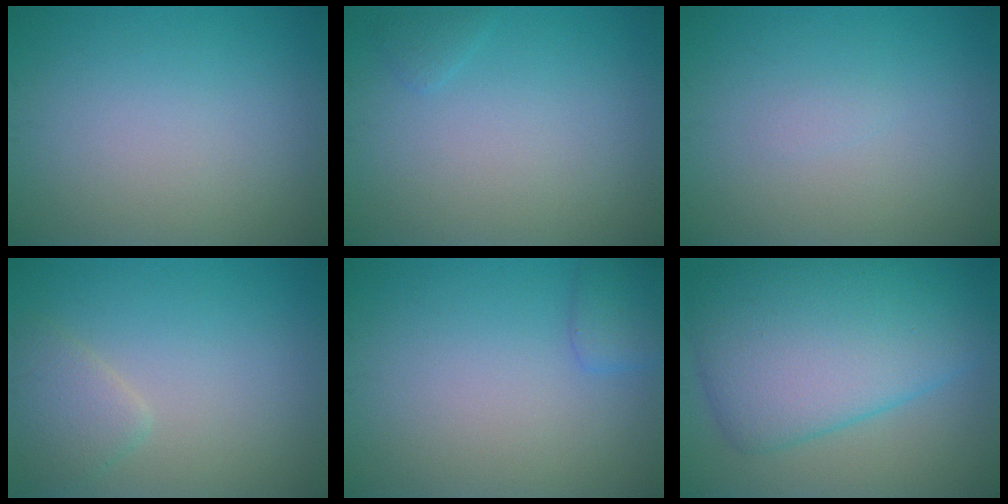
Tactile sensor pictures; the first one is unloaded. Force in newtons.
{"total": 0.7, "press": 0.7, "slide": 0.1}
{"total": 0.5, "press": 0.5, "slide": 0.1}
{"total": 2.2, "press": 2.2, "slide": 0.1}
{"total": 1.7, "press": 1.7, "slide": 0.1}
{"total": 11.0, "press": 11.0, "slide": 0.2}